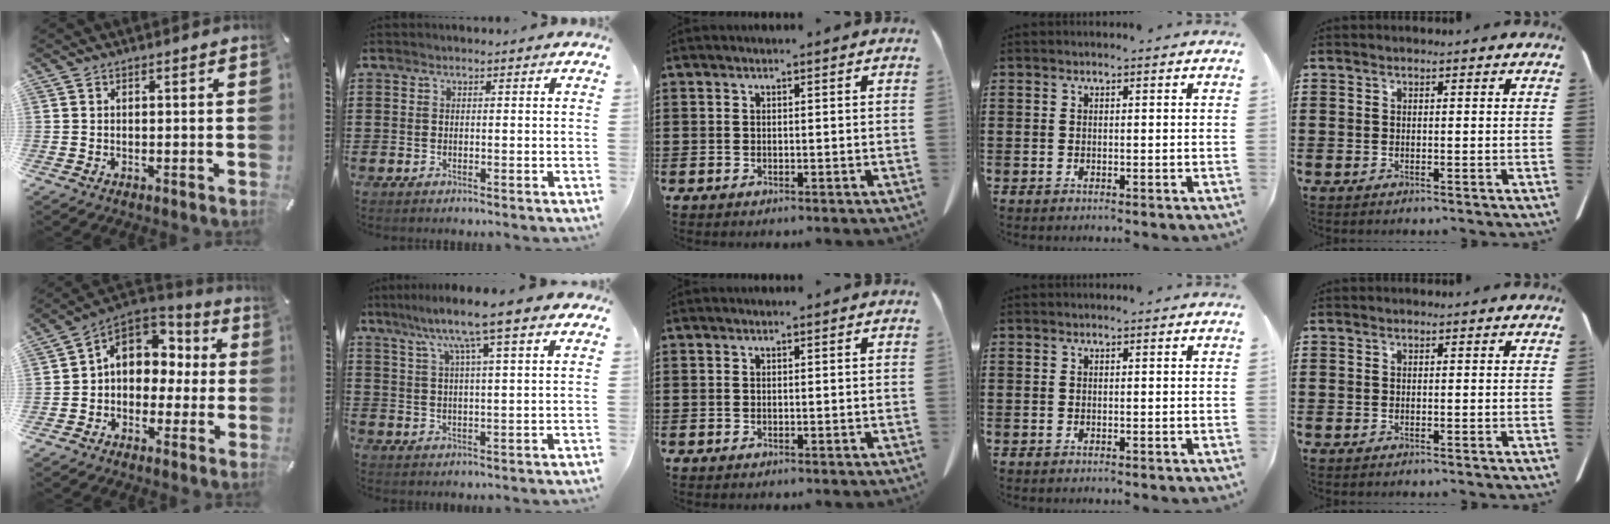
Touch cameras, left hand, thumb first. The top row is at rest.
{"thumb": {"total": 10.4, "force": [2.0, 8.6, 5.4], "torque": [-0.094, -0.003, 0.039]}, "index": {"total": 8.5, "force": [5.5, 0.3, 6.4], "torque": [-0.133, -0.012, 0.090]}}